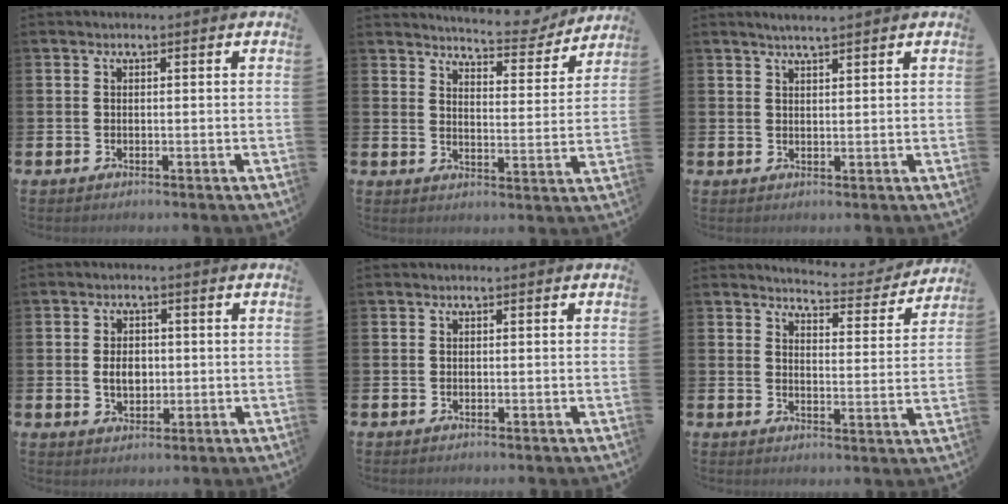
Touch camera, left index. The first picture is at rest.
{"total": 6.3, "force": [6.2, 0.7, 1.1], "torque": [-0.023, -0.049, 0.104]}
{"total": 2.4, "force": [2.3, 0.0, 0.8], "torque": [-0.018, -0.002, 0.040]}
{"total": 3.7, "force": [0.1, 2.6, 2.5], "torque": [-0.027, 0.000, -0.006]}
{"total": 0.0}
{"total": 4.9, "force": [4.8, 0.6, 0.5], "torque": [-0.017, -0.038, 0.081]}